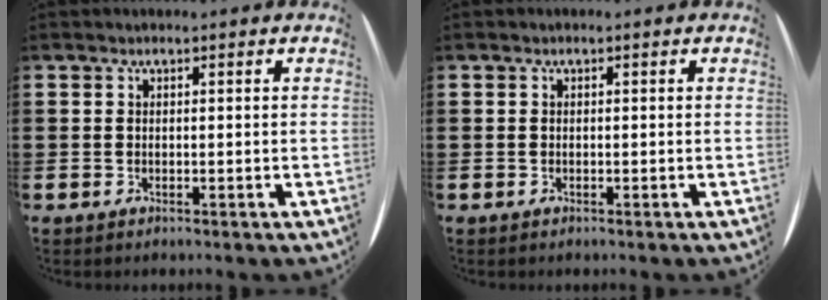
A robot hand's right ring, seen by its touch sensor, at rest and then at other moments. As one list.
[{"total": 0.0}]